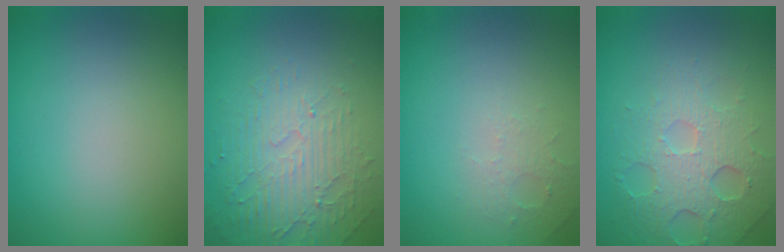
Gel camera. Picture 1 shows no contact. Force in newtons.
{"total": 5.1, "press": 3.3, "slide": 3.9}
{"total": 1.6, "press": 1.5, "slide": 0.4}
{"total": 4.9, "press": 4.1, "slide": 2.6}